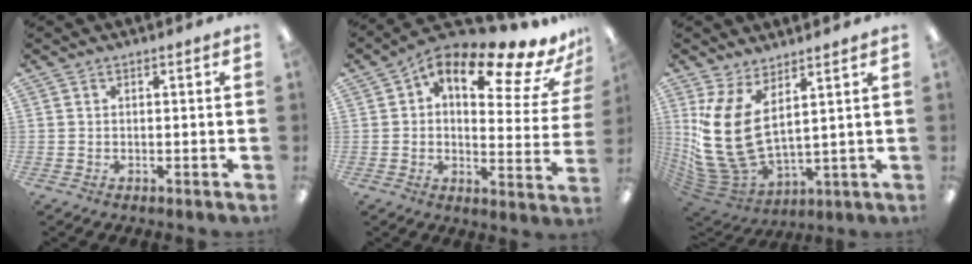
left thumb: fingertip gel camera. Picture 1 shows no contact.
{"total": 16.0, "force": [9.9, 5.7, 11.2], "torque": [-0.169, -0.067, 0.160]}
{"total": 14.2, "force": [4.6, 7.4, 11.2], "torque": [-0.275, -0.045, 0.088]}